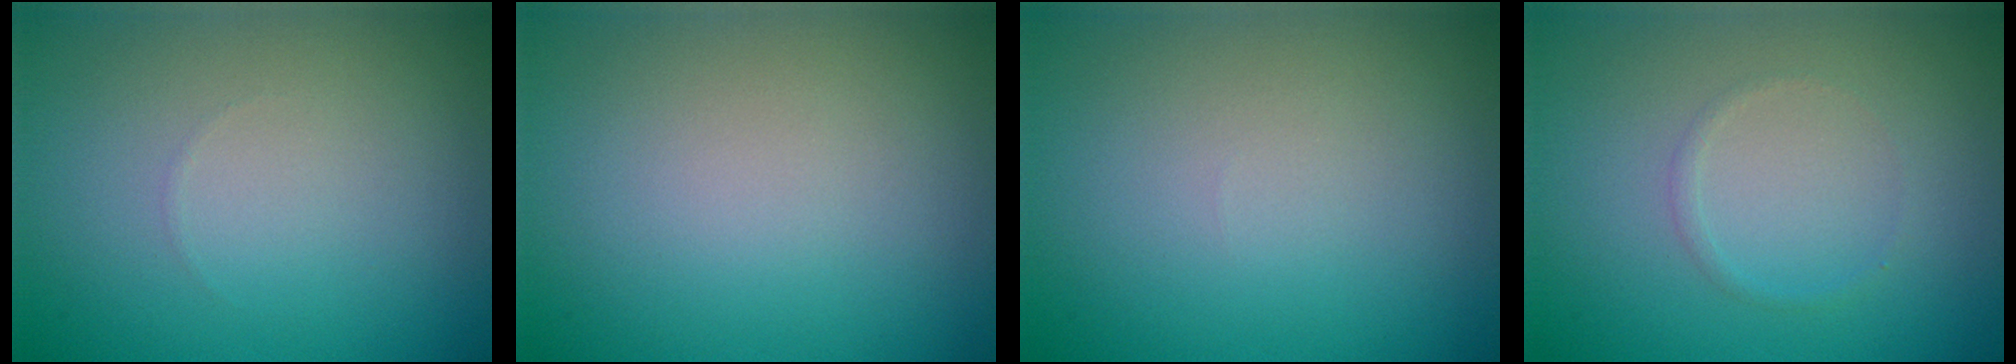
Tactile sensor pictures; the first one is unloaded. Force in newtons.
{"total": 0.0}
{"total": 0.0}
{"total": 0.6, "press": 0.6, "slide": 0.0}